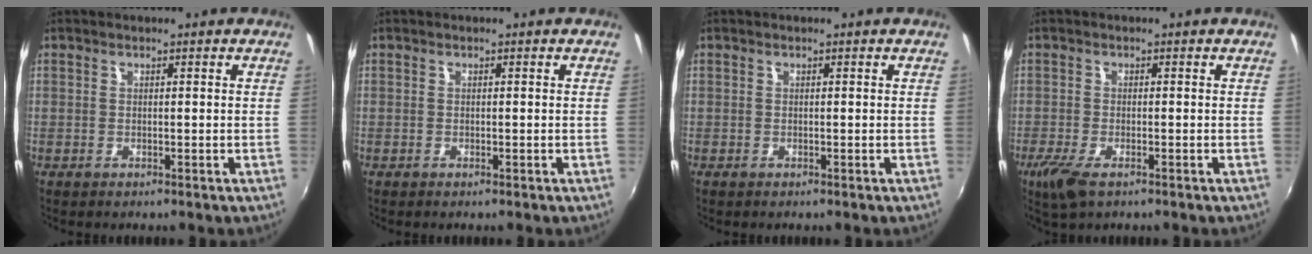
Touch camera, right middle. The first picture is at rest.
{"total": 0.0}
{"total": 0.0}
{"total": 5.2, "force": [-3.2, 1.8, 3.7], "torque": [-0.089, -0.018, -0.060]}